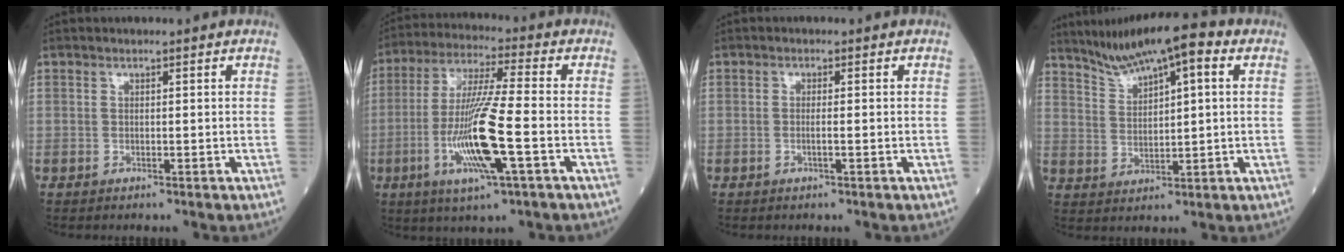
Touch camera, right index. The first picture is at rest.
{"total": 14.3, "force": [-3.9, 0.7, 13.7], "torque": [-0.279, -0.017, -0.076]}
{"total": 1.2, "force": [-0.2, 0.1, 1.2], "torque": [-0.027, -0.002, -0.003]}
{"total": 10.3, "force": [6.5, 2.5, 7.7], "torque": [-0.135, 0.025, 0.115]}